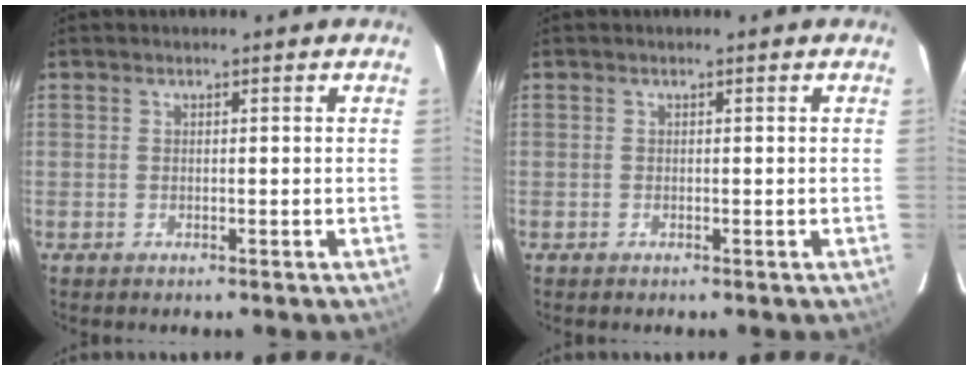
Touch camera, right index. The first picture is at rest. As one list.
[{"total": 0.0}]